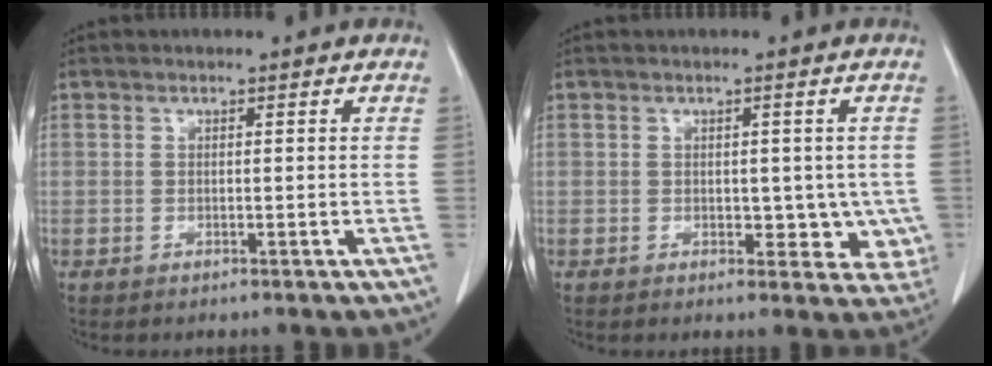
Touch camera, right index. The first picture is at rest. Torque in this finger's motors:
{"motor_torque": [0.12, 0.01, 0.11, -0.01]}